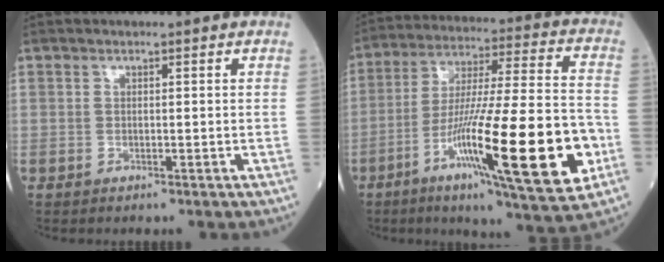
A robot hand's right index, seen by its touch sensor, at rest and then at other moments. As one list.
[{"total": 24.9, "force": [-8.3, 1.8, 23.5], "torque": [-0.371, -0.032, -0.134]}]